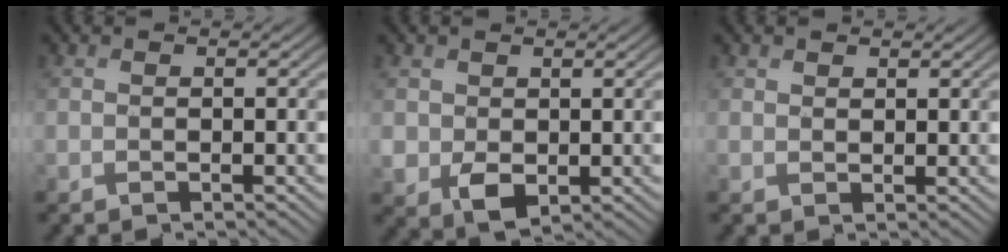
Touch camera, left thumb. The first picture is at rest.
{"total": 3.6, "force": [0.3, 2.9, 2.2], "torque": [-0.059, -0.013, 0.012]}
{"total": 1.2, "force": [1.0, 0.6, 0.3], "torque": [-0.005, -0.001, 0.020]}